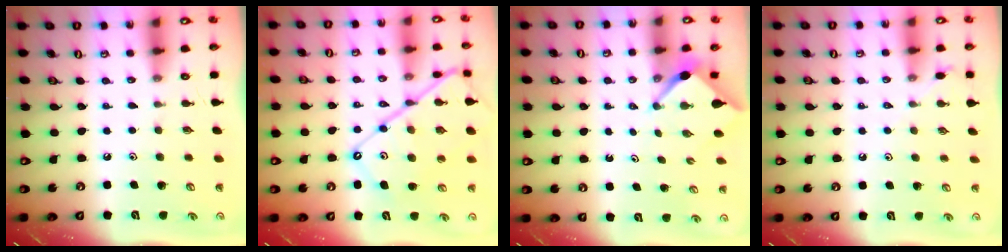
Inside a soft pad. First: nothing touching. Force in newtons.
{"total": 15.9, "press": 15.8, "slide": 1.7}
{"total": 2.6, "press": 2.6, "slide": 0.3}
{"total": 4.2, "press": 4.2, "slide": 0.6}